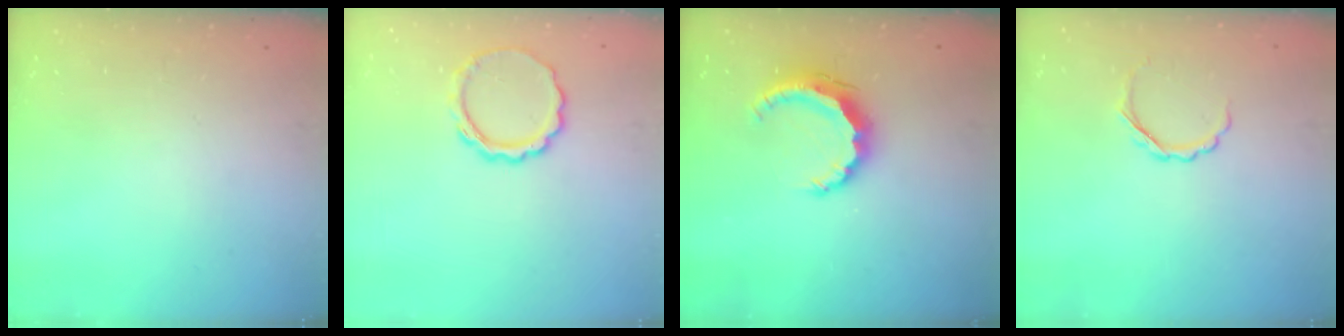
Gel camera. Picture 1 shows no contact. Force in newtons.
{"total": 8.2, "press": 8.1, "slide": 0.8}
{"total": 7.9, "press": 7.9, "slide": 0.8}
{"total": 4.1, "press": 4.0, "slide": 1.0}